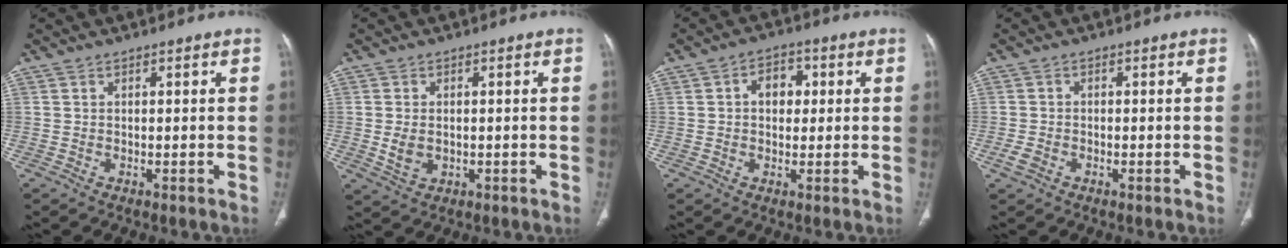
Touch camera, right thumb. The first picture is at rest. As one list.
[{"total": 3.9, "force": [-0.3, 2.8, 2.7], "torque": [-0.050, -0.004, 0.003]}, {"total": 5.4, "force": [0.9, 4.0, 3.5], "torque": [-0.032, 0.008, 0.010]}, {"total": 1.2, "force": [-0.6, 0.6, 1.0], "torque": [-0.021, -0.001, -0.011]}]